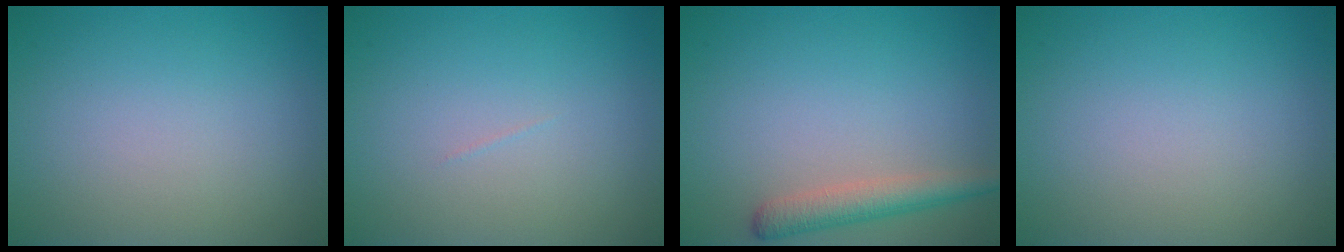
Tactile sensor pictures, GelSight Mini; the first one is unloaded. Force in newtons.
{"total": 0.0}
{"total": 2.9, "press": 2.9, "slide": 0.2}
{"total": 0.0}